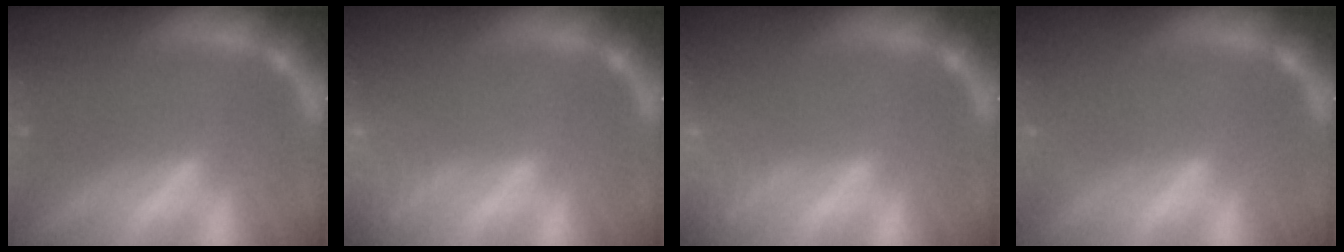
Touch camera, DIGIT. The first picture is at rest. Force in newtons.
{"total": 9.0}
{"total": 9.0}
{"total": 1.4}